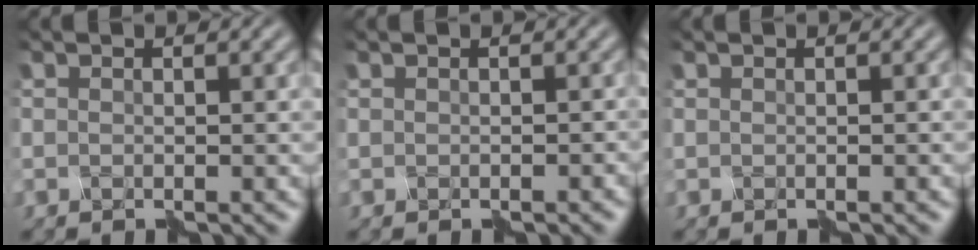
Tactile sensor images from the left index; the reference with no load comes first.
{"total": 0.7, "force": [-0.5, 0.4, 0.2], "torque": [-0.004, -0.001, -0.006]}
{"total": 0.0}